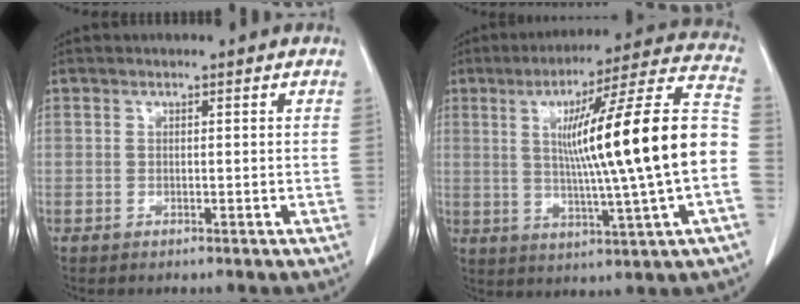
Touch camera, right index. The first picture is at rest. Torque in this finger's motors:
{"motor_torque": [1.72, -0.41, 0.80, 0.21]}